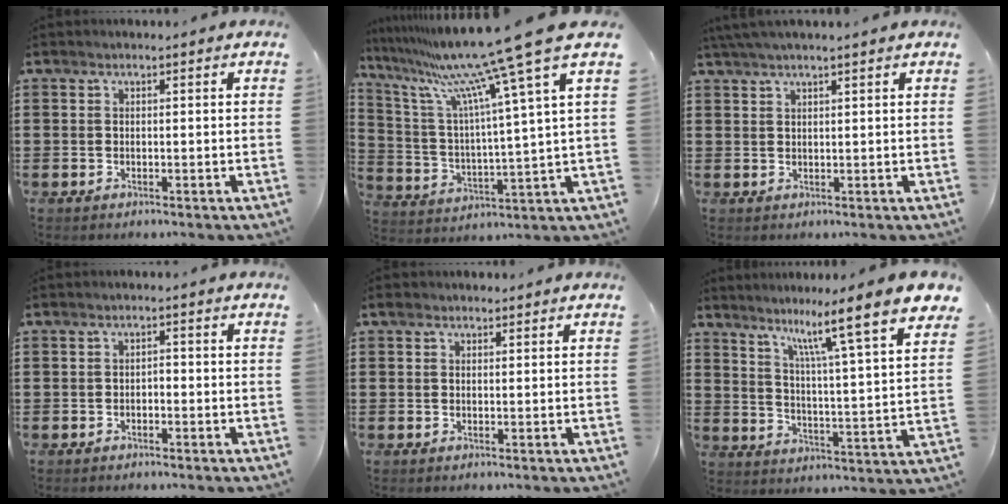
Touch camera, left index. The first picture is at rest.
{"total": 15.2, "force": [12.1, -0.8, 9.2], "torque": [-0.215, -0.076, 0.192]}
{"total": 2.1, "force": [1.7, -0.2, 1.1], "torque": [-0.023, 0.002, 0.033]}
{"total": 1.1, "force": [-1.1, 0.3, 0.2], "torque": [-0.010, 0.000, -0.022]}
{"total": 1.1, "force": [0.8, 0.7, 0.4], "torque": [-0.009, 0.006, 0.014]}
{"total": 9.6, "force": [7.5, -0.8, 6.1], "torque": [-0.113, -0.070, 0.107]}